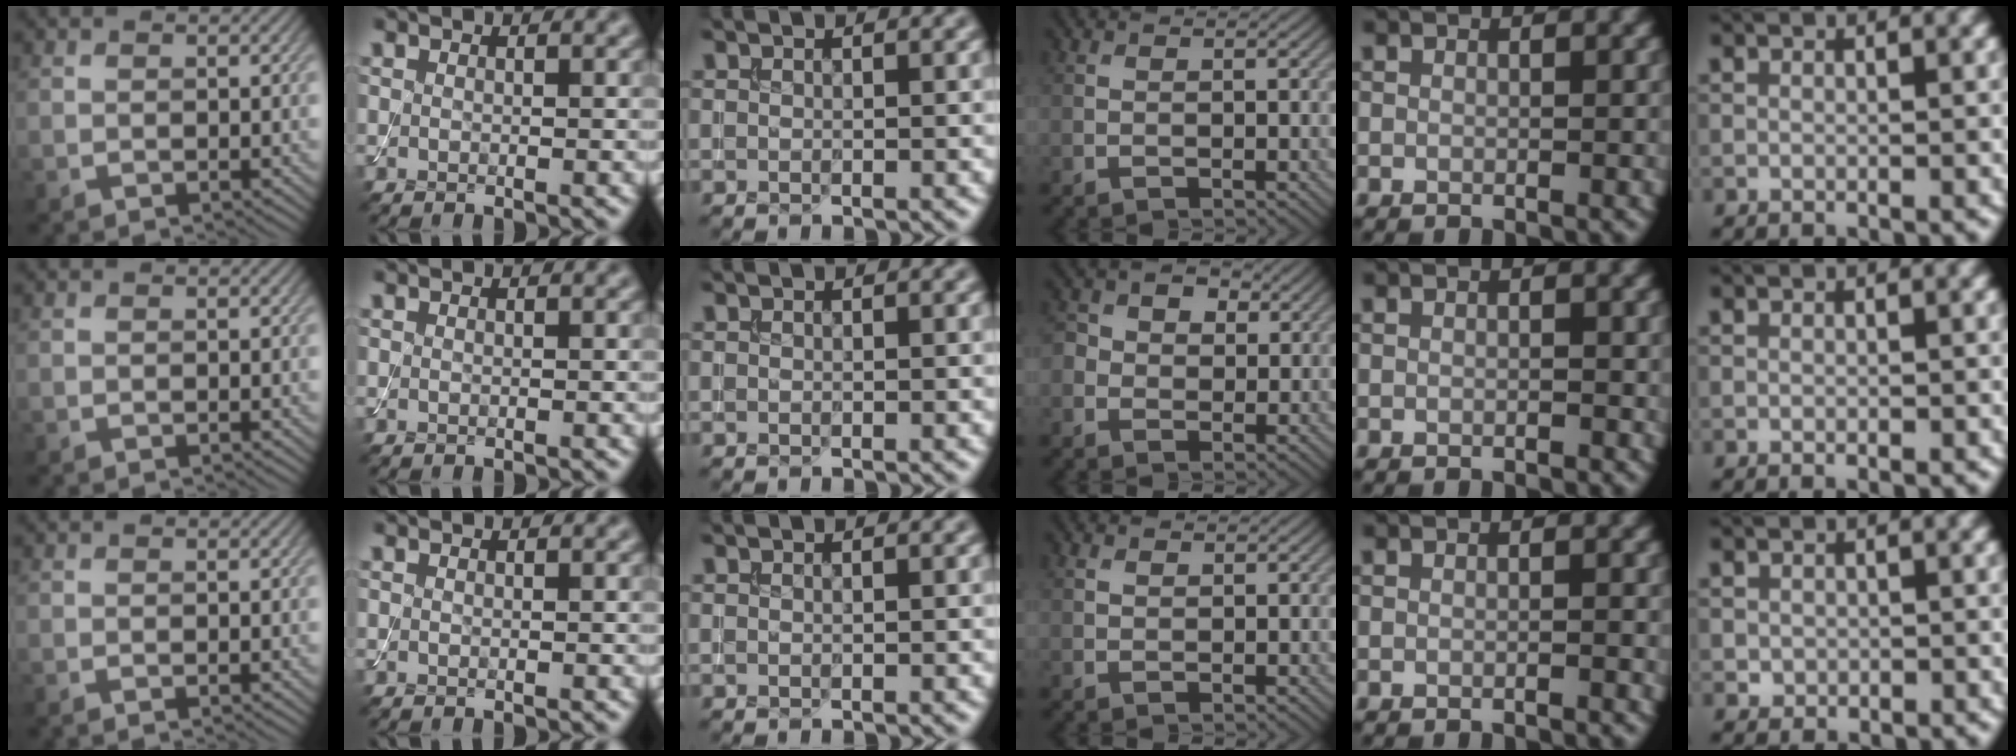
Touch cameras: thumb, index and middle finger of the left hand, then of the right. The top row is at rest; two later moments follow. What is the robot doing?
{"motion": "assemble", "object": "toy tower of hanoi"}